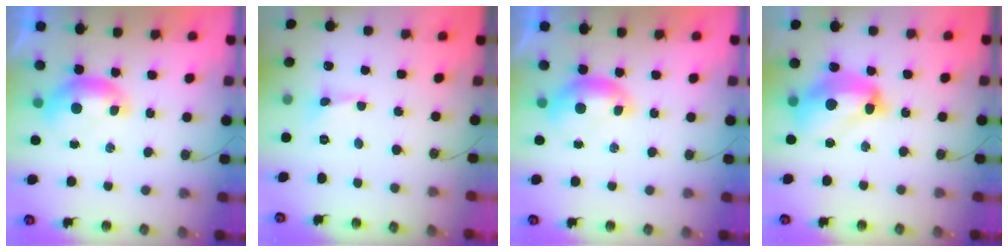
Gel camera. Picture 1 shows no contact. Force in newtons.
{"total": 1.2, "press": 1.1, "slide": 0.5}
{"total": 0.0}
{"total": 10.3, "press": 10.3, "slide": 1.3}